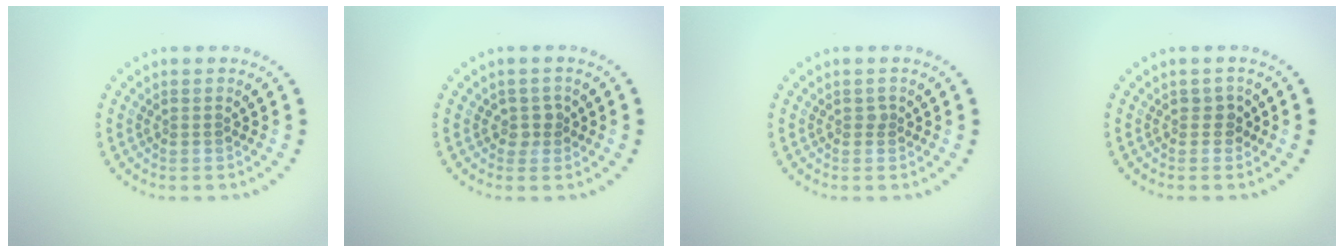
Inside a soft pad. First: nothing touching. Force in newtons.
{"total": 1.5, "press": 1.3, "slide": 0.8}
{"total": 0.5, "press": 0.4, "slide": 0.4}
{"total": 1.2, "press": 1.0, "slide": 0.5}